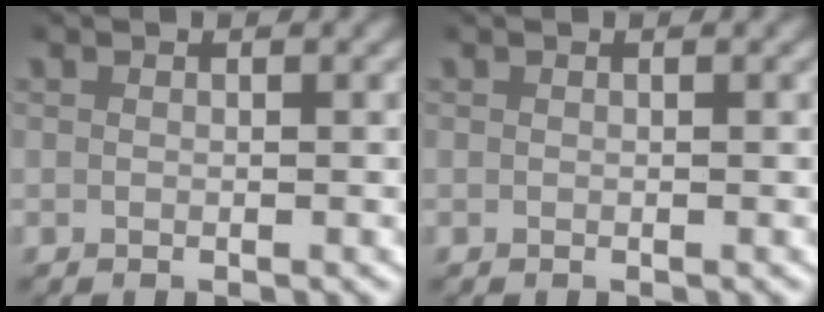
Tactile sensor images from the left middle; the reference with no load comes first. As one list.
[{"total": 0.0}]